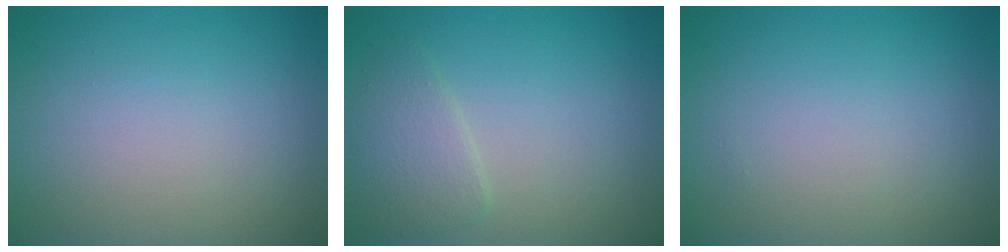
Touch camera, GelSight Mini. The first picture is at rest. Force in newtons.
{"total": 2.4, "press": 2.4, "slide": 0.0}
{"total": 0.0}